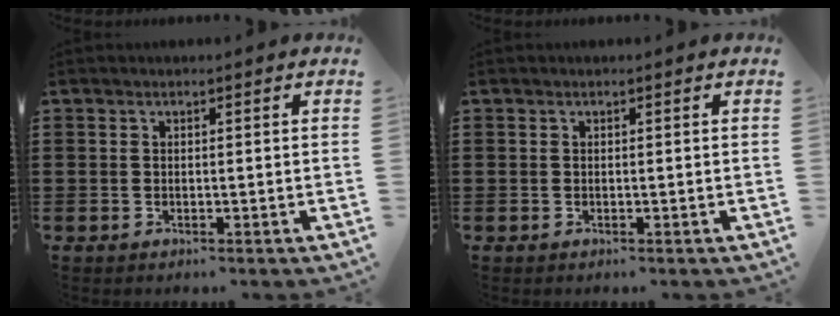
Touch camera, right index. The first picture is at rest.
{"total": 0.0}